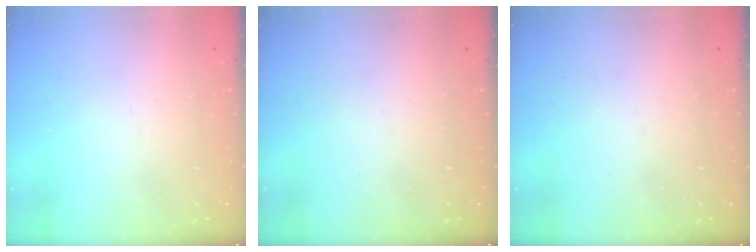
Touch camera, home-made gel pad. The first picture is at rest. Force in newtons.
{"total": 0.0}
{"total": 0.0}